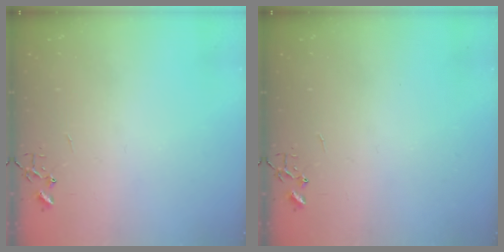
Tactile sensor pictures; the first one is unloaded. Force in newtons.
{"total": 0.0}